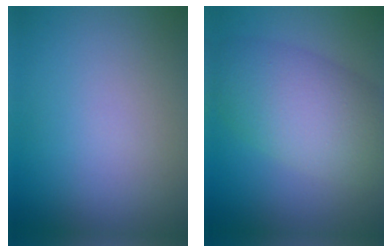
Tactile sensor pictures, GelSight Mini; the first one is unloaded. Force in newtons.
{"total": 7.8, "press": 7.8, "slide": 0.4}